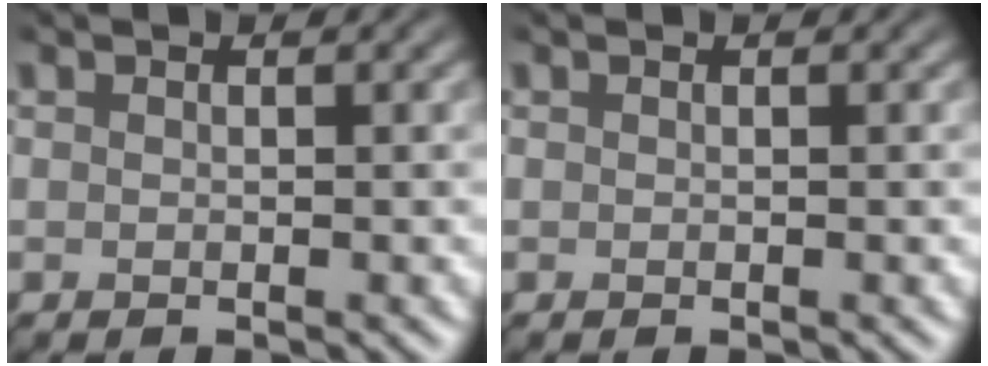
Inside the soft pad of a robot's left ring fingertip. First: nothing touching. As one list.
[{"total": 0.0}]